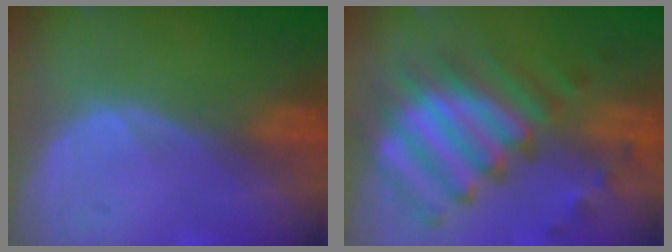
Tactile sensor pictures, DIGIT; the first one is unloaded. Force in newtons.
{"total": 10.7, "press": 10.2, "slide": 3.2}